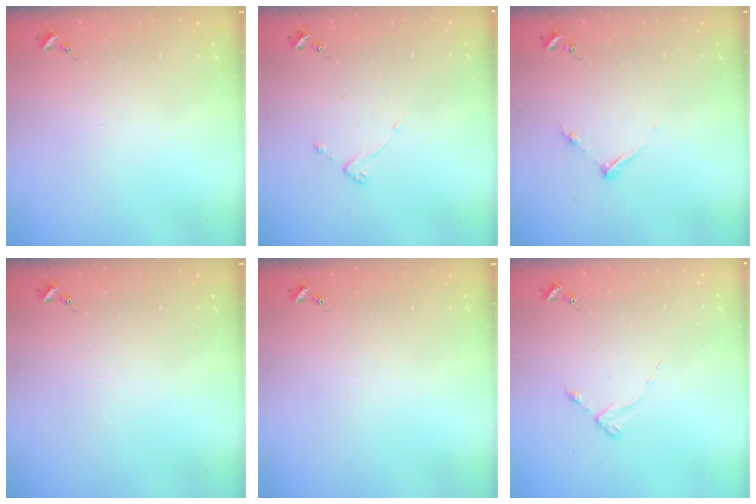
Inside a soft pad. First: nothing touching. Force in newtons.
{"total": 3.6, "press": 3.6, "slide": 0.4}
{"total": 5.6, "press": 5.6, "slide": 0.6}
{"total": 0.0}
{"total": 0.0}
{"total": 2.8, "press": 2.8, "slide": 0.3}